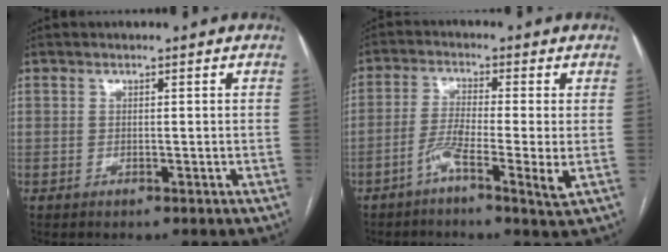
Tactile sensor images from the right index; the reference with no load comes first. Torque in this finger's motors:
{"motor_torque": [0.13, 0.14, 0.03, 0.02]}